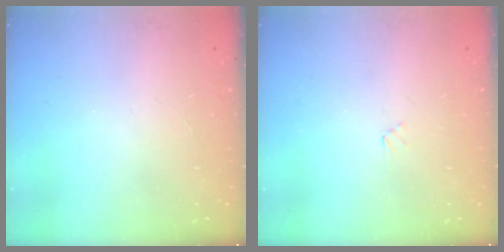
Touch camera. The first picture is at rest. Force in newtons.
{"total": 2.4, "press": 2.3, "slide": 0.4}